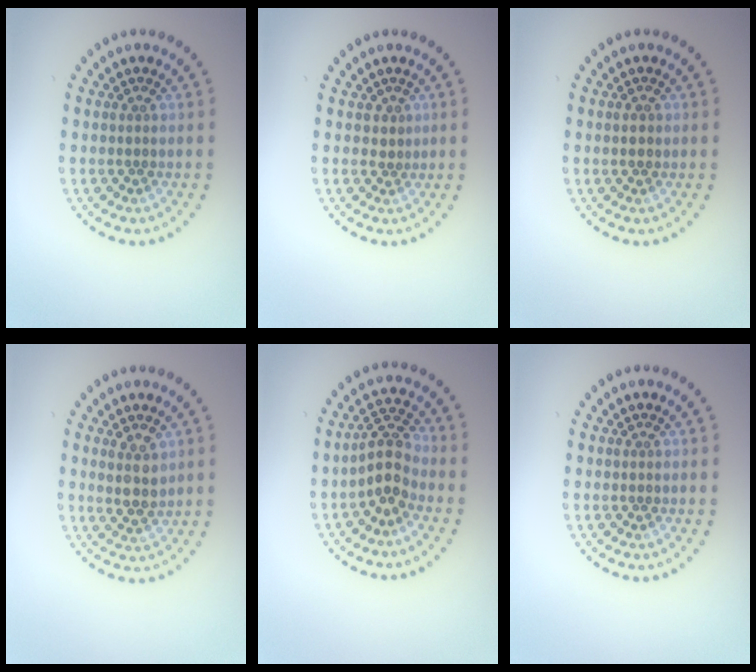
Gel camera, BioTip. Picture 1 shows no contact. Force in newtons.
{"total": 0.9, "press": 0.5, "slide": 0.8}
{"total": 1.2, "press": 1.2, "slide": 0.0}
{"total": 2.2, "press": 2.0, "slide": 0.8}
{"total": 3.2, "press": 2.9, "slide": 1.5}
{"total": 0.0}